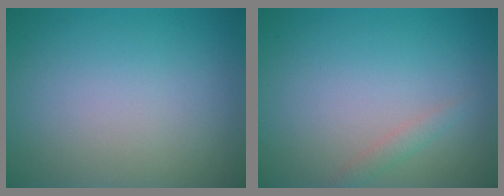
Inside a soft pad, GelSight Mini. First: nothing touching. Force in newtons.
{"total": 1.0, "press": 1.0, "slide": 0.1}